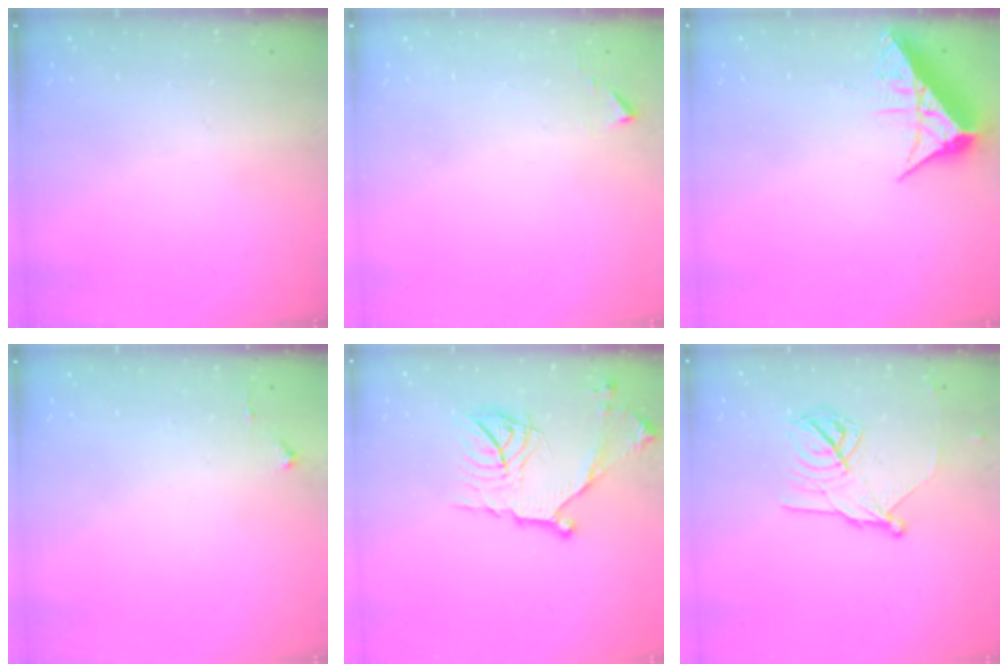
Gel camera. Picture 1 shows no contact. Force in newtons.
{"total": 2.7, "press": 2.7, "slide": 0.5}
{"total": 8.4, "press": 8.4, "slide": 0.5}
{"total": 2.7, "press": 2.6, "slide": 0.4}
{"total": 16.2, "press": 16.2, "slide": 0.4}
{"total": 12.9, "press": 12.9, "slide": 0.2}